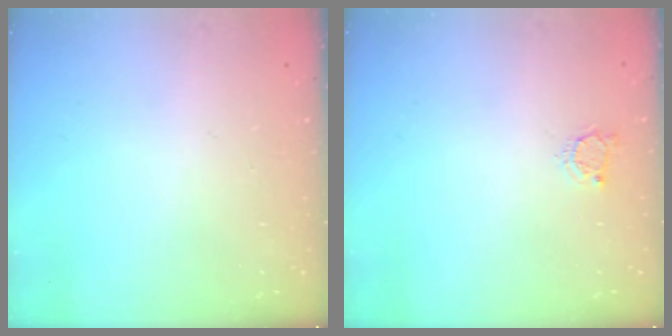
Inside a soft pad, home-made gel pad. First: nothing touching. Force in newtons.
{"total": 3.0, "press": 3.0, "slide": 0.4}